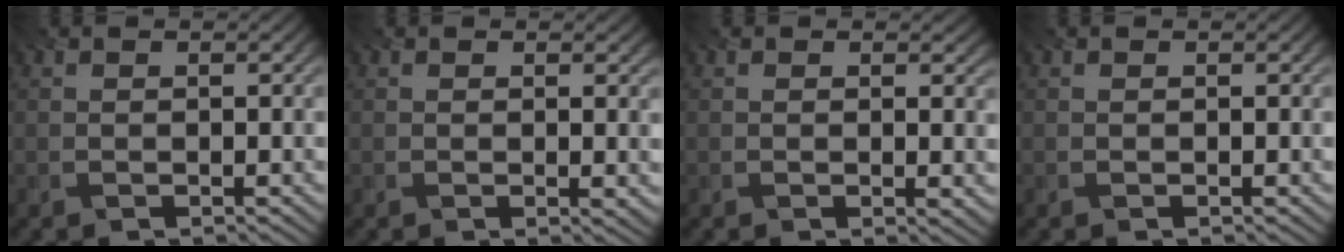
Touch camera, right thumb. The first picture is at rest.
{"total": 1.7, "force": [0.5, 0.4, 1.5], "torque": [-0.025, -0.005, 0.006]}
{"total": 1.9, "force": [0.7, 0.9, 1.6], "torque": [-0.024, -0.005, 0.008]}
{"total": 0.0}